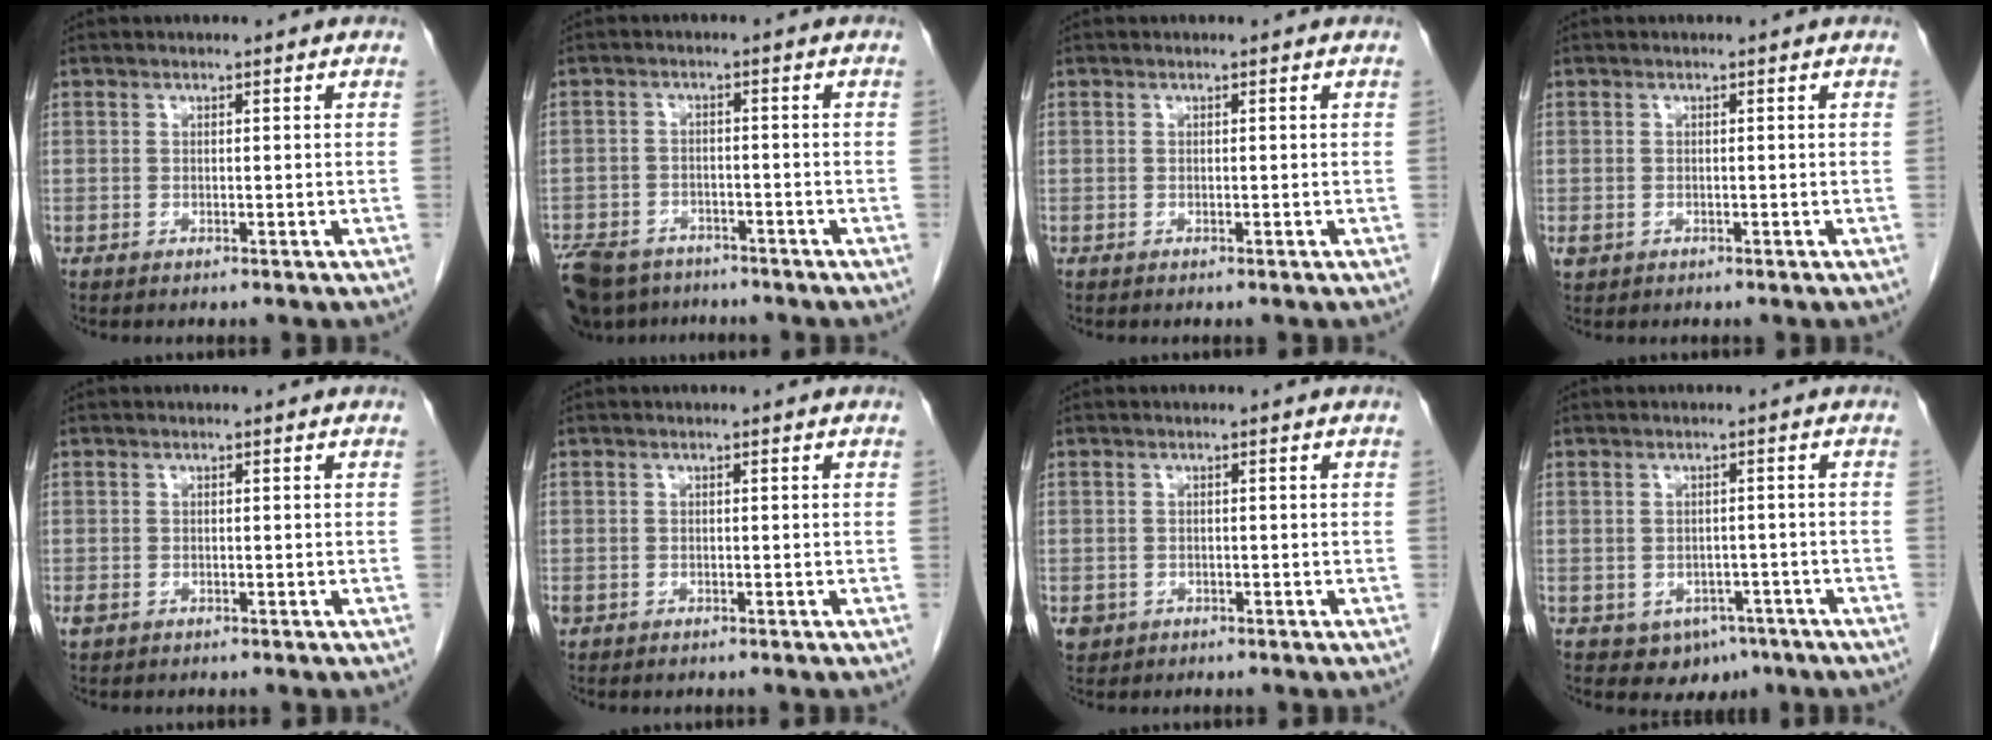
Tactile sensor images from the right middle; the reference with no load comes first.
{"total": 12.3, "force": [-9.4, 6.3, 4.9], "torque": [-0.116, -0.014, -0.141]}
{"total": 0.0}
{"total": 1.1, "force": [-0.3, 0.9, 0.4], "torque": [-0.013, 0.002, -0.001]}
{"total": 1.1, "force": [-0.4, 0.8, 0.6], "torque": [-0.018, 0.000, -0.005]}
{"total": 1.1, "force": [-0.4, 0.9, 0.4], "torque": [-0.011, 0.003, -0.003]}
{"total": 1.8, "force": [-0.7, 1.6, 0.4], "torque": [-0.007, 0.004, -0.006]}
{"total": 5.1, "force": [-2.9, 3.7, 2.0], "torque": [-0.017, 0.005, -0.030]}